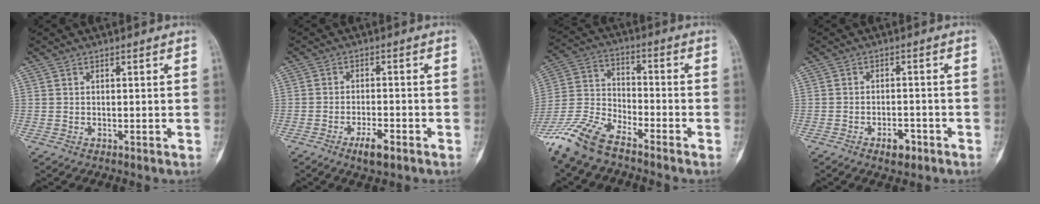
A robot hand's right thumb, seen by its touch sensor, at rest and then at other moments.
{"total": 4.4, "force": [-2.7, 1.4, 3.2], "torque": [-0.055, 0.010, -0.045]}
{"total": 13.6, "force": [-10.7, 4.4, 7.2], "torque": [-0.152, 0.040, -0.214]}
{"total": 3.7, "force": [-2.3, 1.7, 2.3], "torque": [-0.027, 0.013, -0.033]}